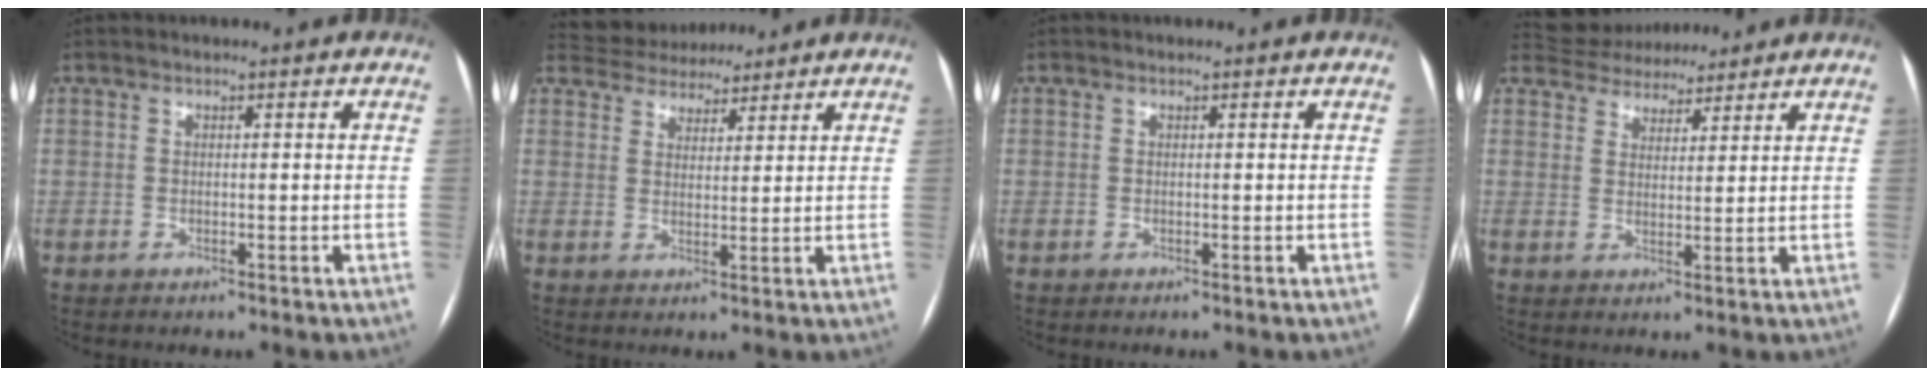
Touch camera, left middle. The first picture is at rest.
{"total": 7.8, "force": [7.3, 2.8, 1.0], "torque": [-0.014, 0.022, 0.110]}
{"total": 0.0}
{"total": 9.0, "force": [8.3, 3.2, 1.4], "torque": [-0.020, 0.023, 0.127]}